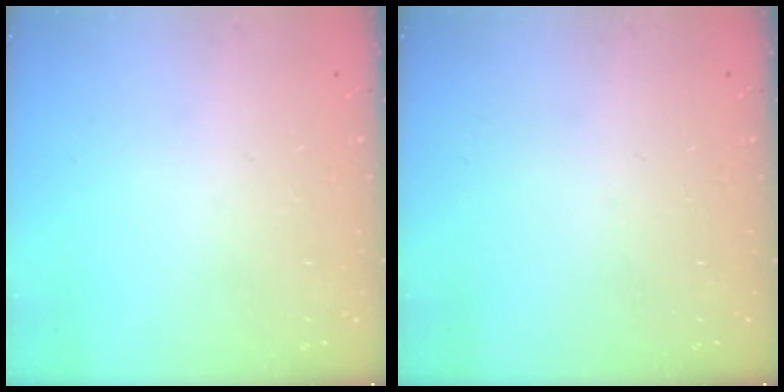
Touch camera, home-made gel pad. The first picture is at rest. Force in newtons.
{"total": 0.0}